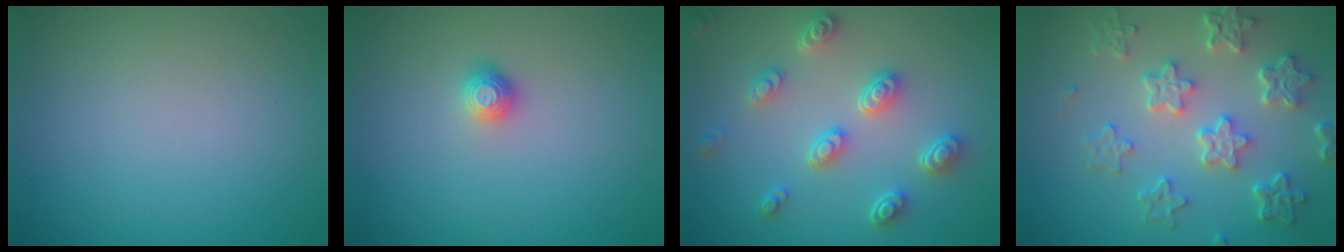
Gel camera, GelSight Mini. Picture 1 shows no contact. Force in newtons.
{"total": 1.1, "press": 1.0, "slide": 0.3}
{"total": 4.4, "press": 3.7, "slide": 2.3}
{"total": 5.9, "press": 4.5, "slide": 3.8}